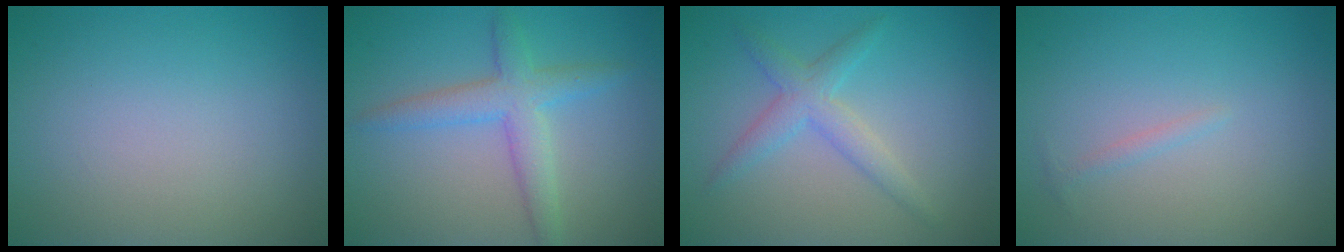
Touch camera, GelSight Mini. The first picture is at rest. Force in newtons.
{"total": 3.6, "press": 3.6, "slide": 0.2}
{"total": 2.8, "press": 2.8, "slide": 0.1}
{"total": 0.7, "press": 0.7, "slide": 0.1}